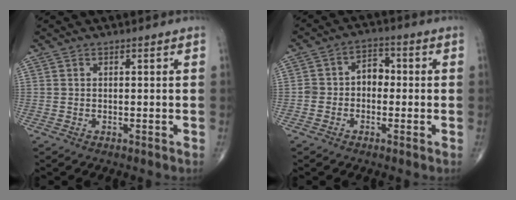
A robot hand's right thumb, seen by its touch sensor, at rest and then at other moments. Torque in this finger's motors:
{"motor_torque": [0.22, -0.03, 0.59, 0.07, 0.01]}